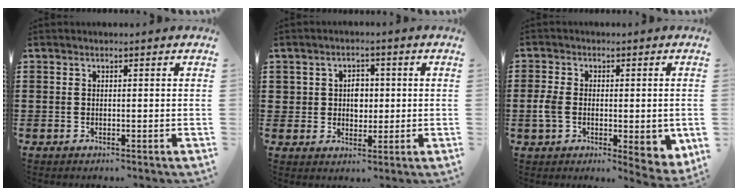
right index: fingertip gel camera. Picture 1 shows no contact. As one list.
[{"total": 3.8, "force": [0.1, 3.1, 2.1], "torque": [-0.051, 0.010, -0.002]}, {"total": 6.0, "force": [-0.9, 3.3, 5.0], "torque": [-0.109, 0.000, -0.019]}]